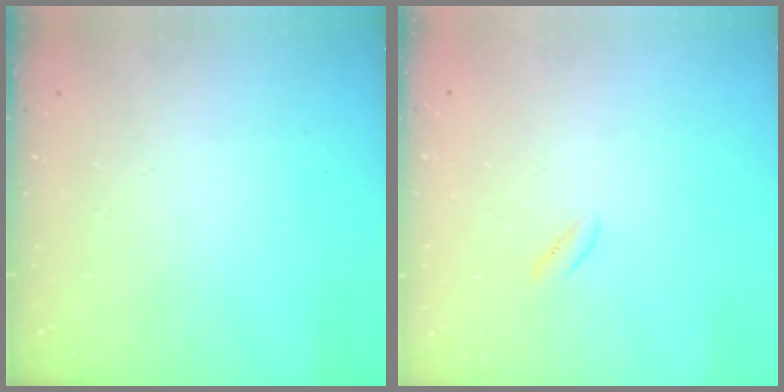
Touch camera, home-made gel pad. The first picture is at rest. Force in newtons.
{"total": 0.8, "press": 0.4, "slide": 0.7}